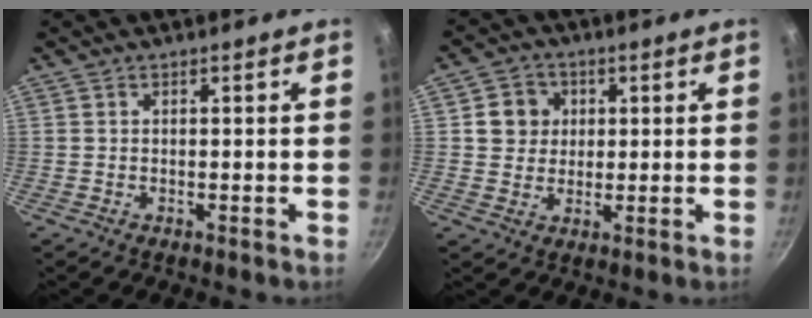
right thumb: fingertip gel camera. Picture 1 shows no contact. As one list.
[{"total": 6.1, "force": [1.4, 5.6, 1.9], "torque": [0.004, 0.006, 0.018]}]